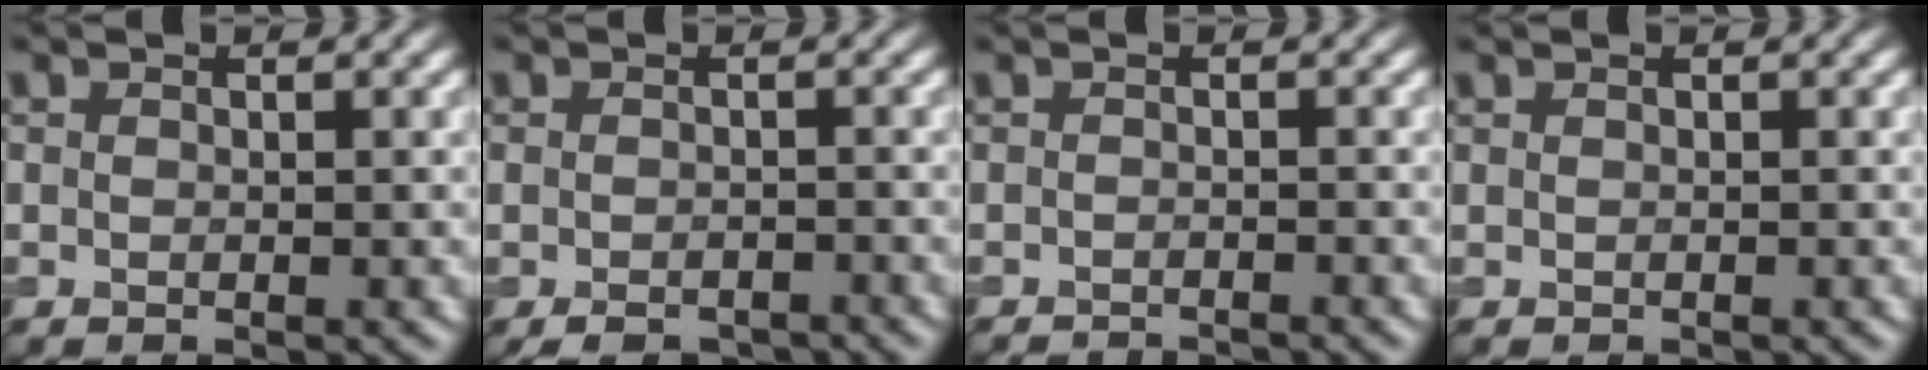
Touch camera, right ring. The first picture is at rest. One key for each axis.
{"total": 3.1, "fx": -2.3, "fy": 1.3, "fz": 1.8, "tx": -0.027, "ty": -0.008, "tz": -0.035}
{"total": 2.8, "fx": -2.6, "fy": 0.3, "fz": 0.8, "tx": -0.004, "ty": -0.008, "tz": -0.039}
{"total": 0.6, "fx": -0.1, "fy": 0.3, "fz": 0.5, "tx": -0.004, "ty": -0.001, "tz": -0.009}